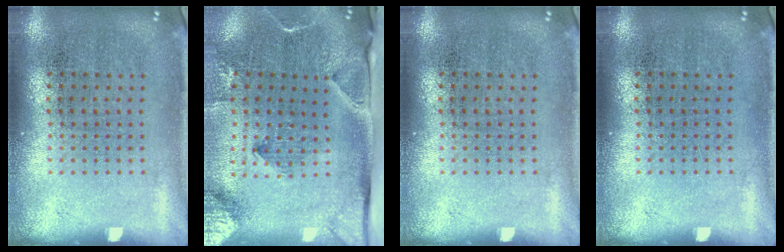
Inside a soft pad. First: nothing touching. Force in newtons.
{"total": 3.3, "press": 2.3, "slide": 2.3}
{"total": 0.0}
{"total": 0.0}